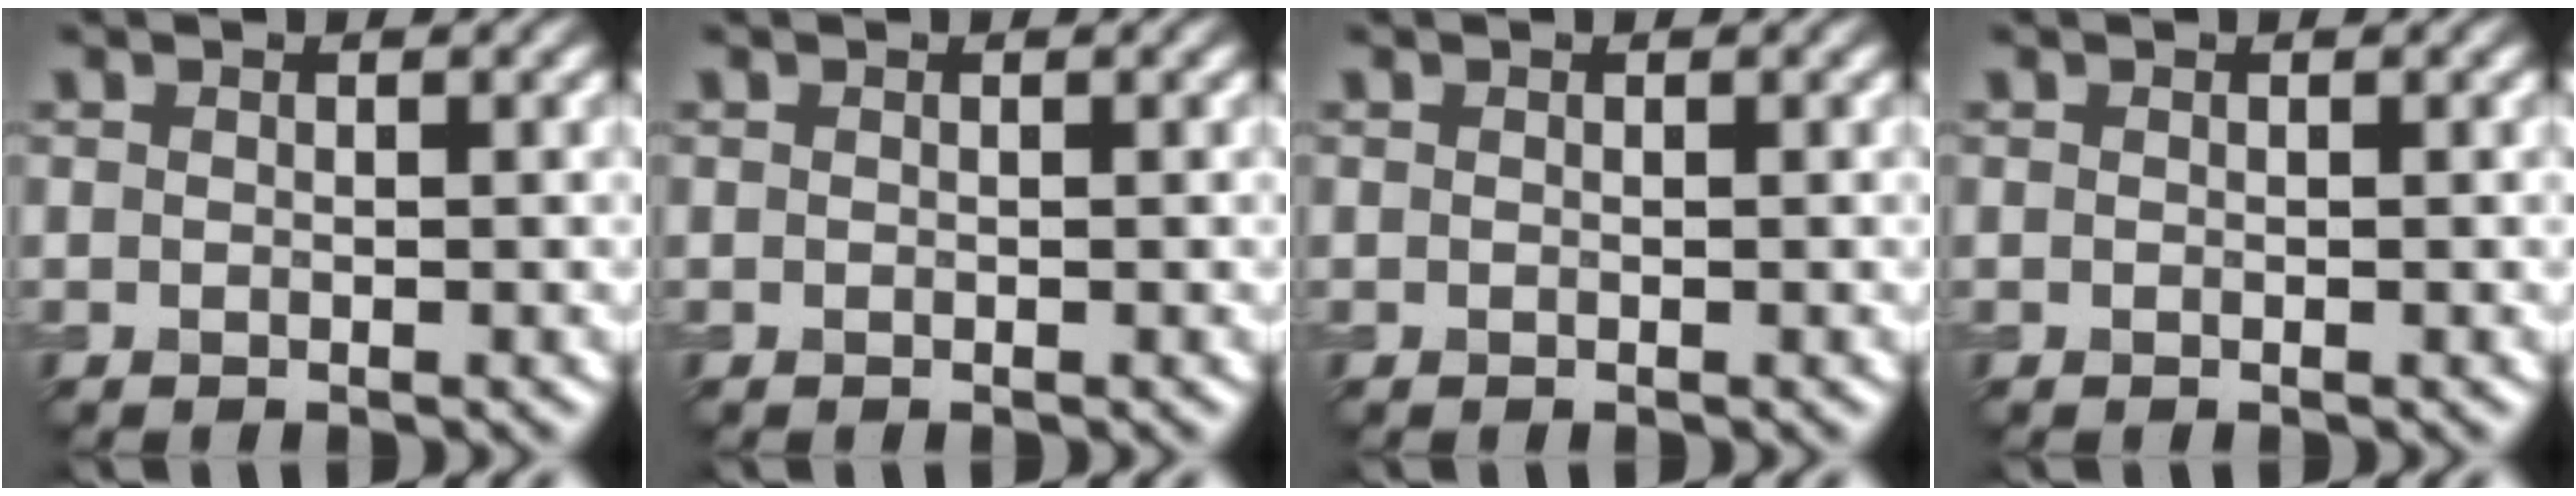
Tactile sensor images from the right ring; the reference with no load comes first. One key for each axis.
{"total": 0.0}
{"total": 0.0}
{"total": 0.0}